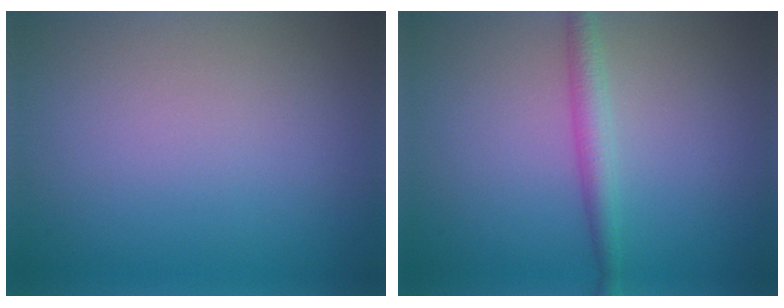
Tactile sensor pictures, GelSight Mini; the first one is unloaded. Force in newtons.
{"total": 2.3, "press": 2.3, "slide": 0.0}